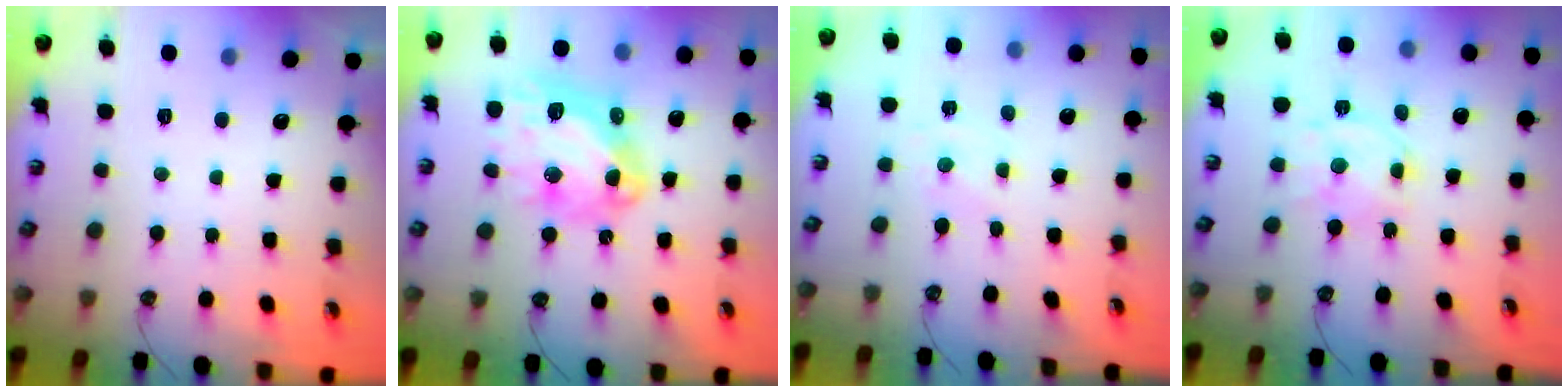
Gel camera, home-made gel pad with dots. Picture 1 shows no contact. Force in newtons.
{"total": 18.0, "press": 17.8, "slide": 2.2}
{"total": 0.0}
{"total": 9.8, "press": 9.8, "slide": 0.8}